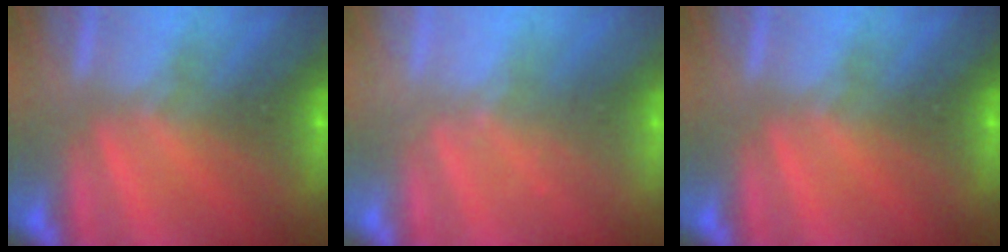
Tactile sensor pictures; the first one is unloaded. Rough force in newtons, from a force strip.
{"total": 2.1}
{"total": 0.0}